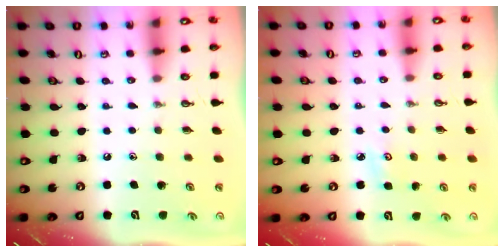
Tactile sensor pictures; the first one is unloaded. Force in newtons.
{"total": 3.3, "press": 3.3, "slide": 0.3}